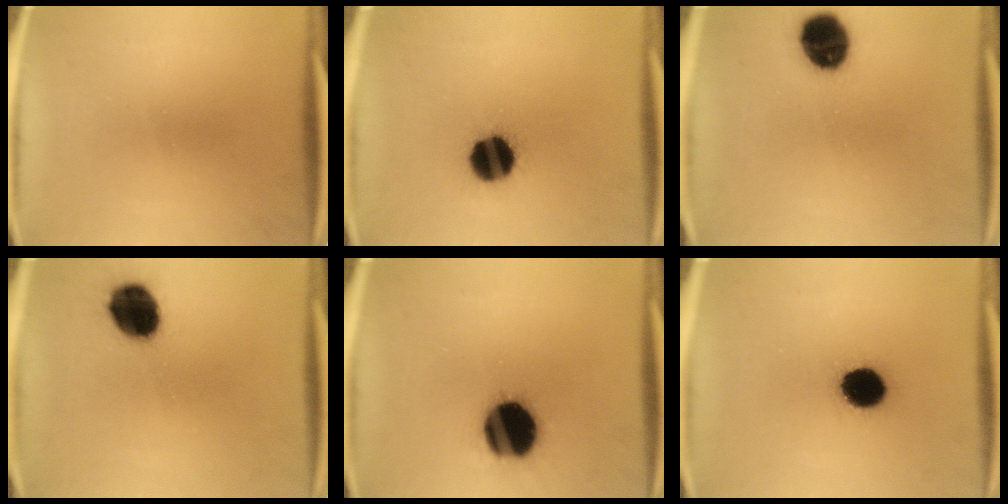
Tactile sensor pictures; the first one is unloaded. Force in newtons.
{"total": 12.8}
{"total": 11.6}
{"total": 12.9}
{"total": 19.4}
{"total": 10.0}